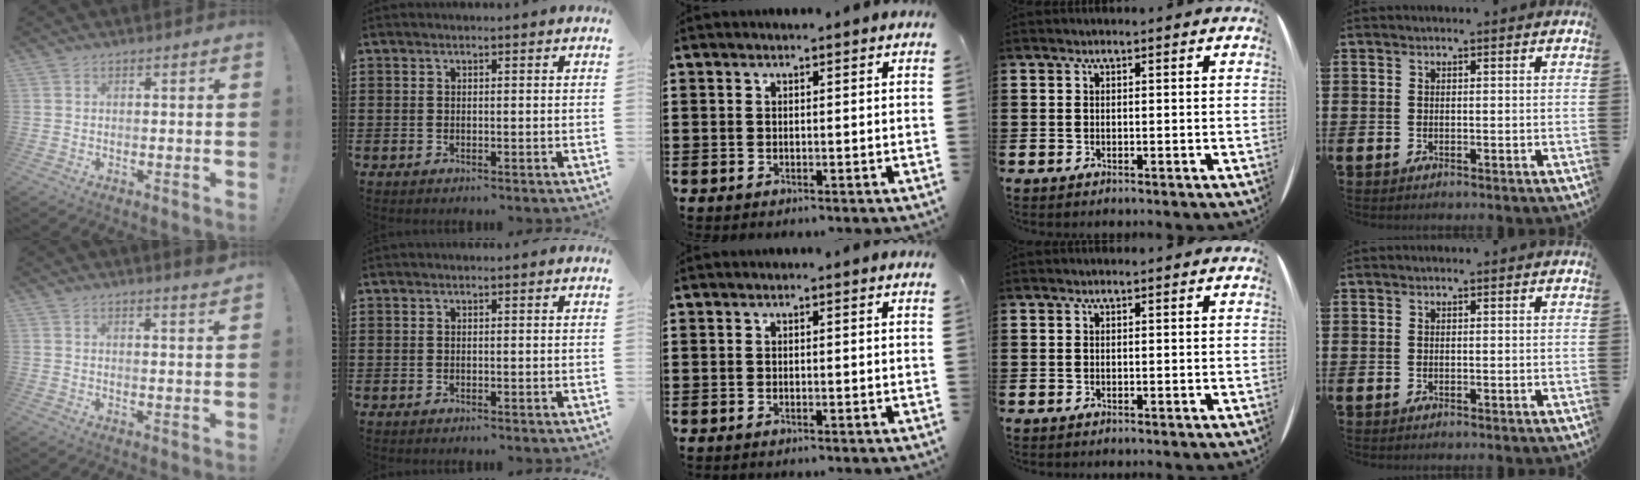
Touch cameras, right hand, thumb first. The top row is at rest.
{"thumb": {"total": 3.1, "force": [2.6, -0.3, 1.6], "torque": [-0.014, -0.023, 0.042]}}